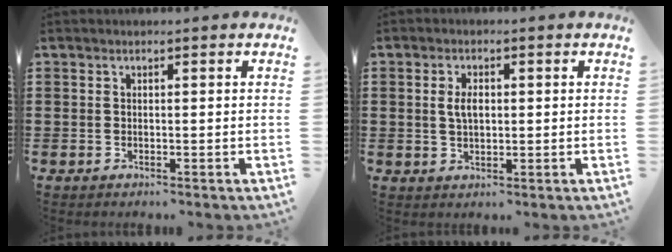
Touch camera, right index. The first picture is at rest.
{"total": 3.1, "force": [0.4, 1.6, 2.7], "torque": [-0.055, 0.007, 0.006]}